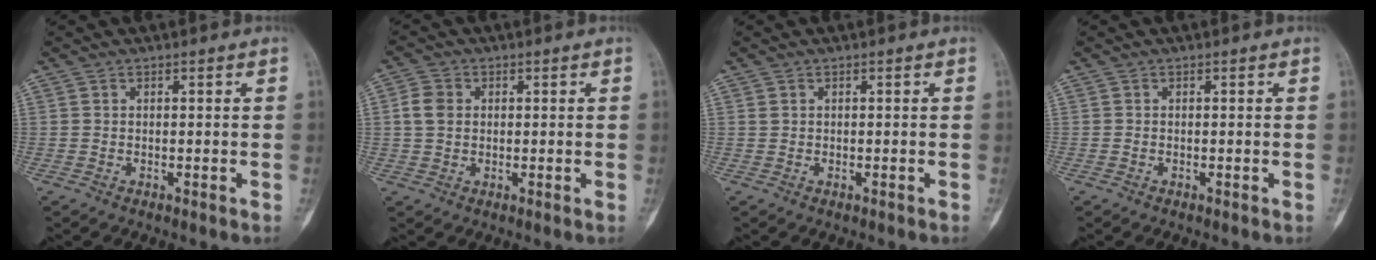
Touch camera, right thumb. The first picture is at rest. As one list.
[{"total": 4.5, "force": [0.5, 3.7, 2.5], "torque": [-0.040, 0.006, 0.005]}, {"total": 0.6, "force": [0.1, 0.6, 0.2], "torque": [0.000, 0.002, 0.002]}, {"total": 0.0}]